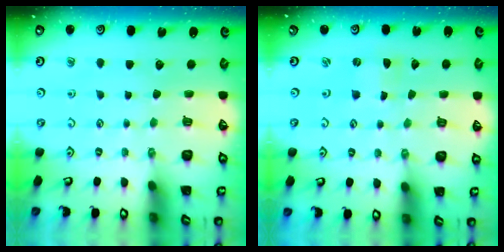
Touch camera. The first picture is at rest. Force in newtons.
{"total": 0.0}